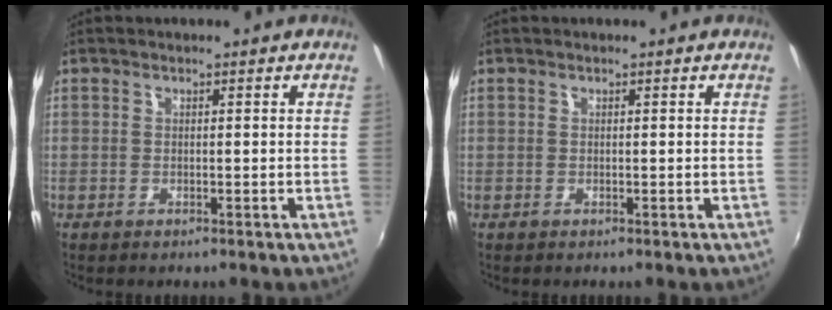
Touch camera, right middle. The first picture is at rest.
{"total": 0.0}